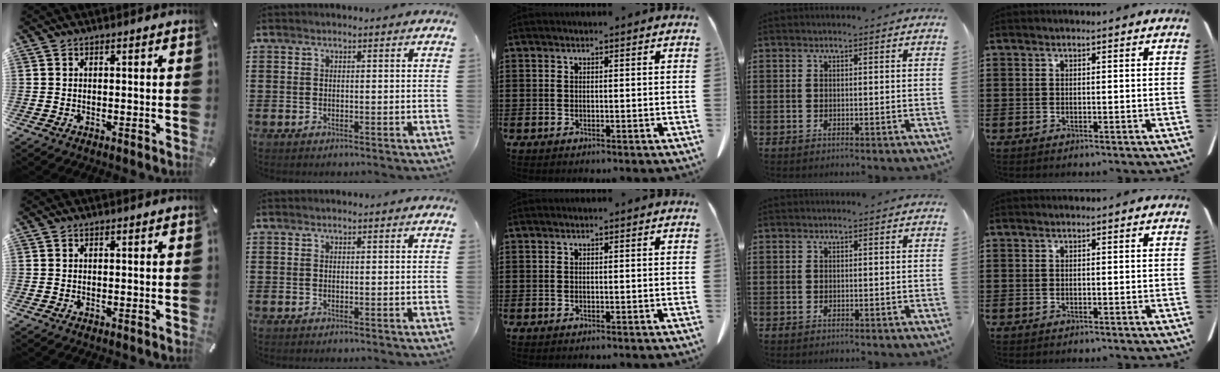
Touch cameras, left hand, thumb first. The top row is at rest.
{}